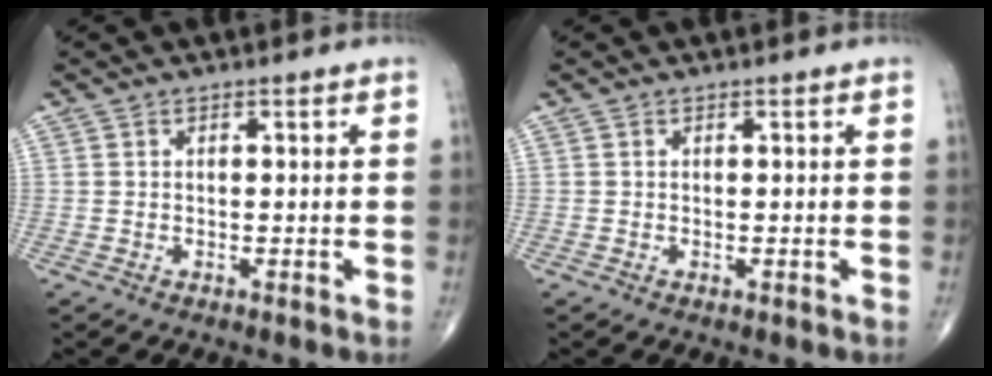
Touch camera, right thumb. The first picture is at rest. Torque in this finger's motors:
{"motor_torque": [1.41, 0.19, -0.24, -0.39, -0.04]}